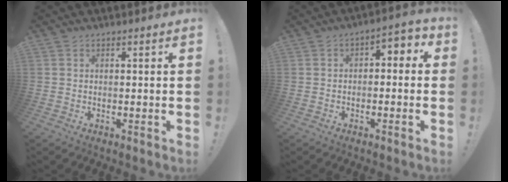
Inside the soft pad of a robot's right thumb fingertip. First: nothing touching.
{"total": 3.8, "force": [-2.2, 2.3, 2.1], "torque": [-0.013, 0.012, -0.045]}